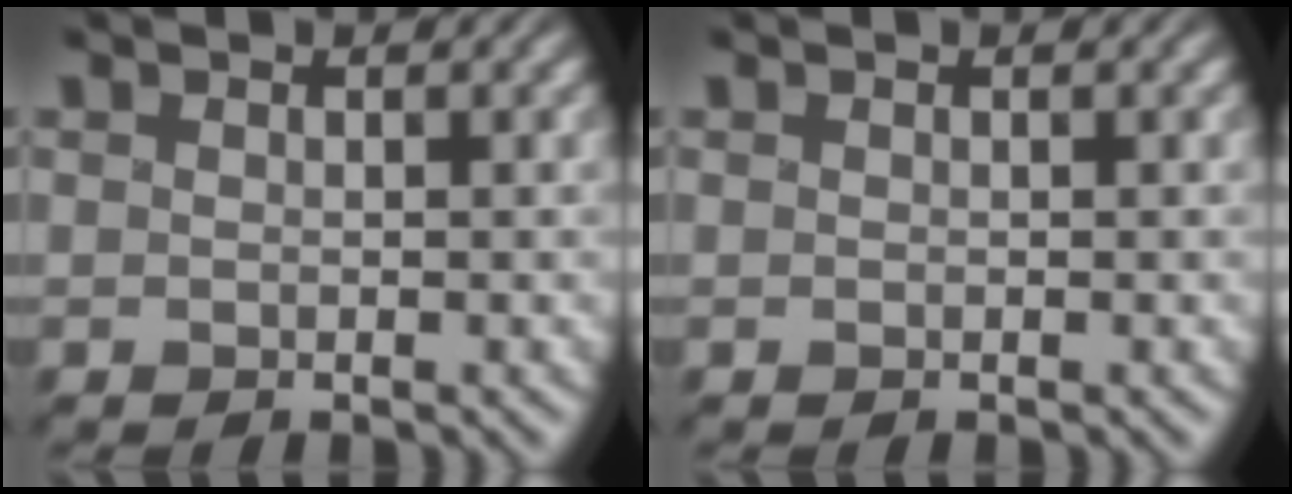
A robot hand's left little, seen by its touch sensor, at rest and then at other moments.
{"total": 0.0}